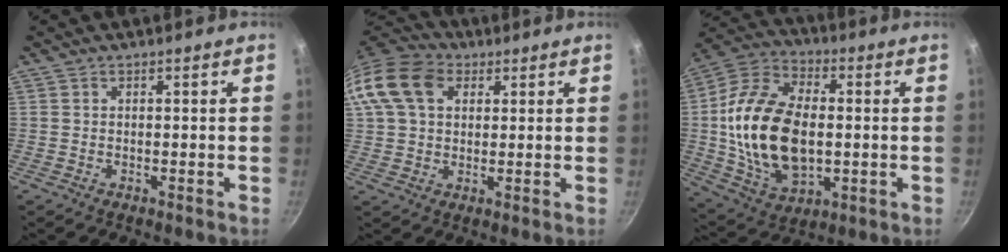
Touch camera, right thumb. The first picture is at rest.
{"total": 15.0, "force": [4.7, 10.9, 9.2], "torque": [-0.177, 0.023, 0.073]}
{"total": 22.4, "force": [-0.1, 13.8, 17.6], "torque": [-0.321, 0.013, -0.002]}